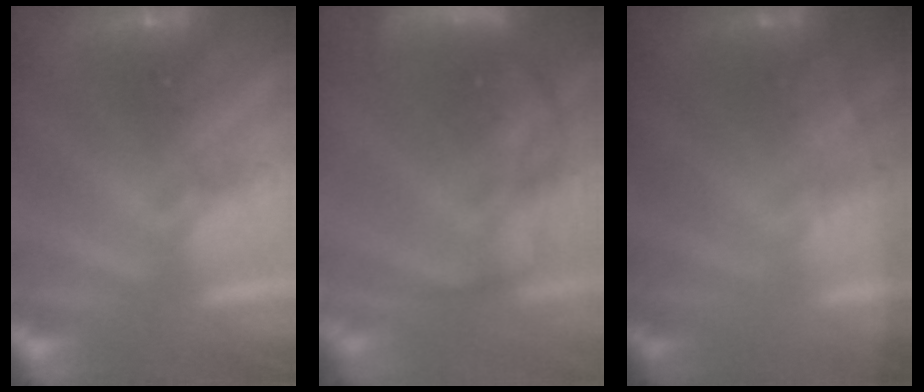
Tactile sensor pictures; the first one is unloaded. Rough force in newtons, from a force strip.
{"total": 8.0}
{"total": 1.8}